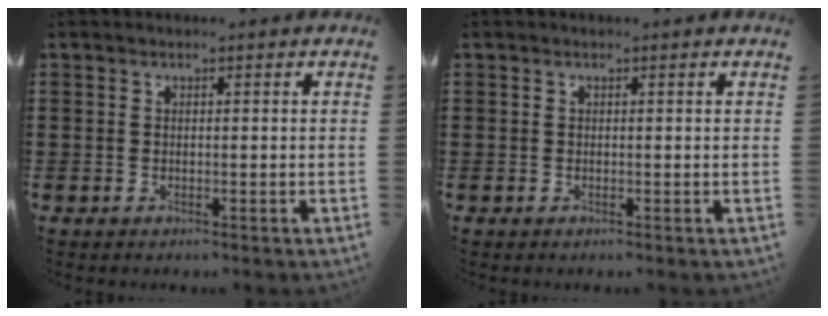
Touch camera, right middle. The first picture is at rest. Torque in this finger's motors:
{"motor_torque": [-0.05, -0.05, 0.00, 0.01]}